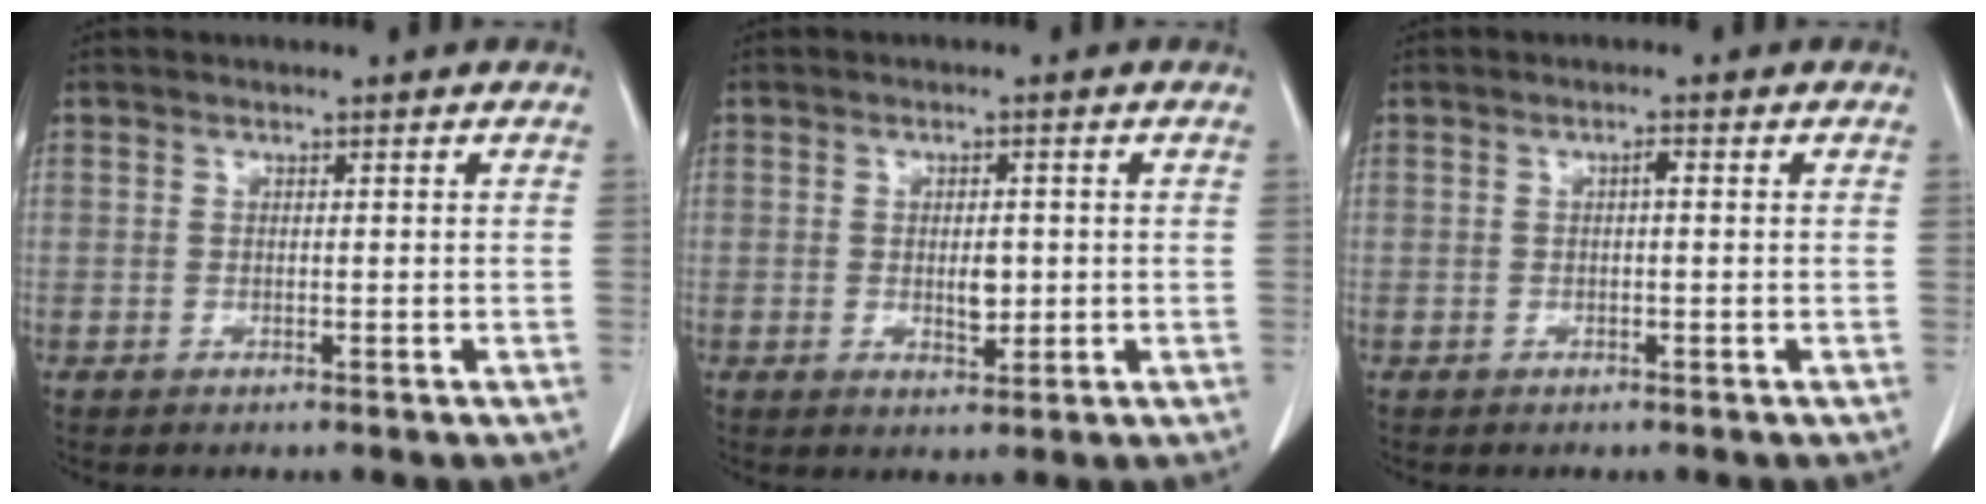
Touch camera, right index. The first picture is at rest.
{"total": 3.2, "force": [-0.1, 1.5, 2.9], "torque": [-0.047, -0.002, 0.003]}
{"total": 1.0, "force": [0.1, 0.2, 0.9], "torque": [-0.015, 0.004, -0.001]}